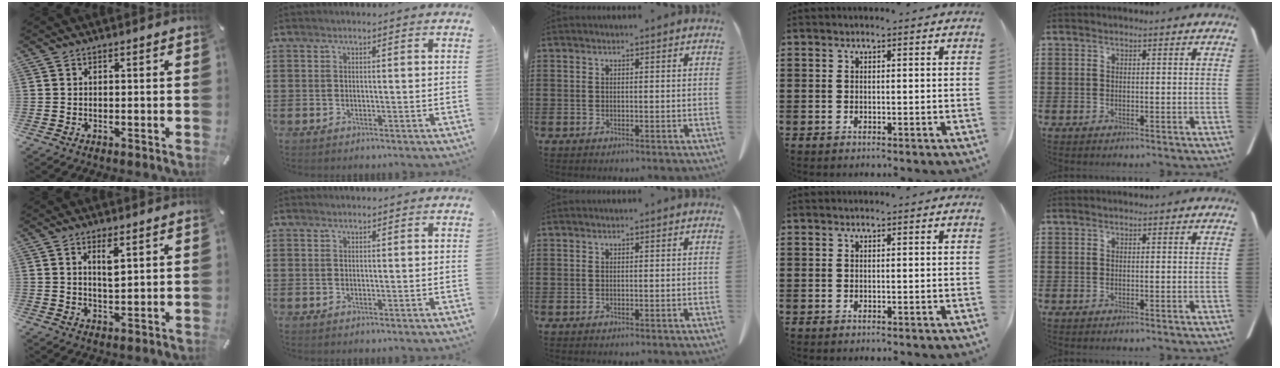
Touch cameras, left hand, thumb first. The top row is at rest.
{"thumb": {"total": 4.1, "force": [1.8, 1.4, 3.4], "torque": [-0.056, -0.004, 0.027]}, "index": {"total": 0.7, "force": [0.6, 0.3, 0.1], "torque": [-0.002, 0.002, 0.012]}}